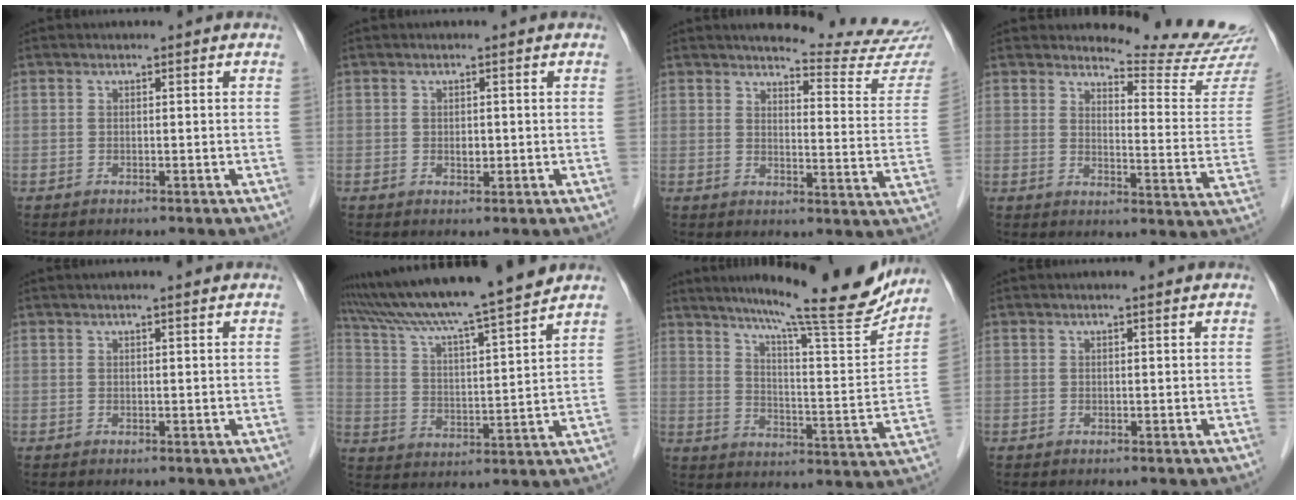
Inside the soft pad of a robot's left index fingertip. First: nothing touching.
{"total": 1.1, "force": [-0.1, 0.8, 0.8], "torque": [-0.013, -0.002, 0.000]}
{"total": 13.9, "force": [13.5, -0.3, 3.3], "torque": [-0.035, -0.094, 0.141]}
{"total": 13.3, "force": [13.1, -1.3, 1.6], "torque": [-0.018, -0.119, 0.146]}
{"total": 2.1, "force": [1.8, -0.3, 1.1], "torque": [-0.013, 0.012, 0.028]}
{"total": 17.3, "force": [15.2, -1.3, 8.1], "torque": [-0.146, -0.003, 0.244]}
{"total": 20.5, "force": [17.8, 0.7, 10.1], "torque": [-0.150, -0.040, 0.242]}
{"total": 1.0, "force": [0.9, -0.2, 0.5], "torque": [-0.010, 0.003, 0.017]}